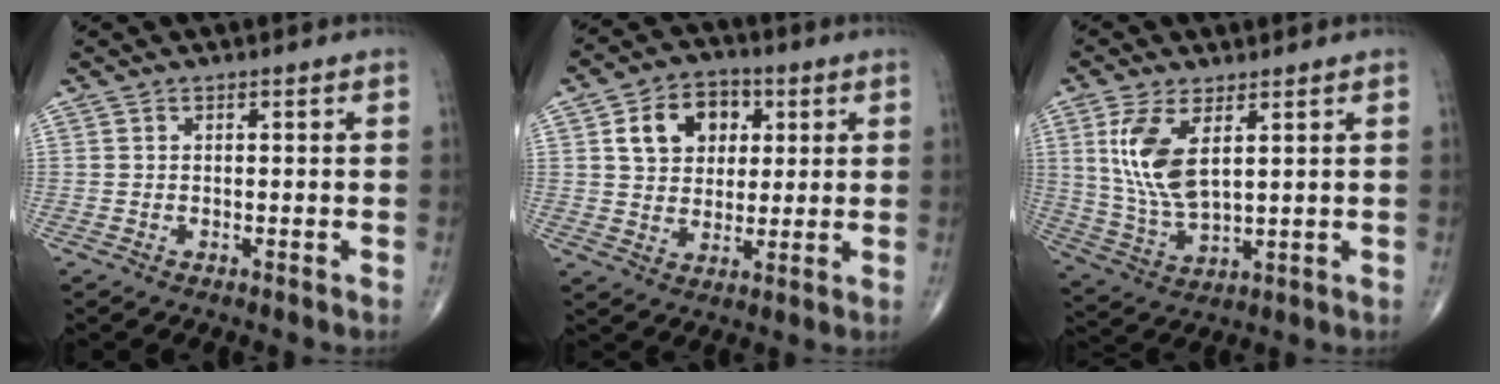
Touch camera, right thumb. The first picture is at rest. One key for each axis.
{"total": 10.9, "fx": 3.4, "fy": 8.3, "fz": 6.2, "tx": -0.065, "ty": -0.002, "tz": 0.054}
{"total": 11.2, "fx": 3.6, "fy": 5.0, "fz": 9.3, "tx": -0.196, "ty": -0.014, "tz": 0.084}